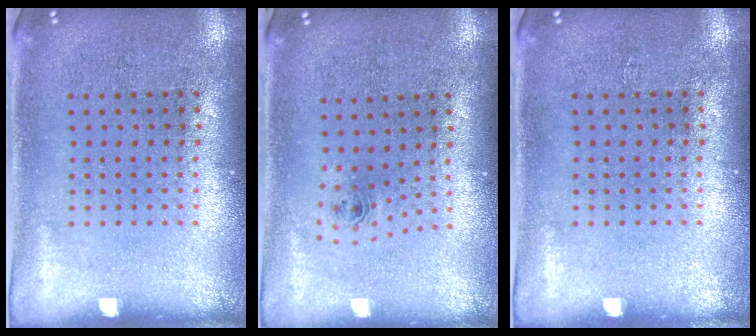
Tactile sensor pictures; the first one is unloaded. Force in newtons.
{"total": 0.8, "press": 0.4, "slide": 0.7}
{"total": 0.0}